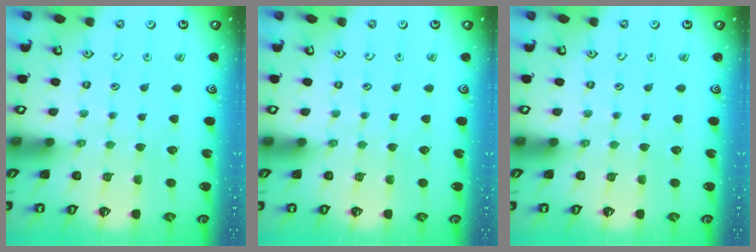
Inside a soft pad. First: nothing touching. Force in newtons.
{"total": 0.0}
{"total": 0.0}